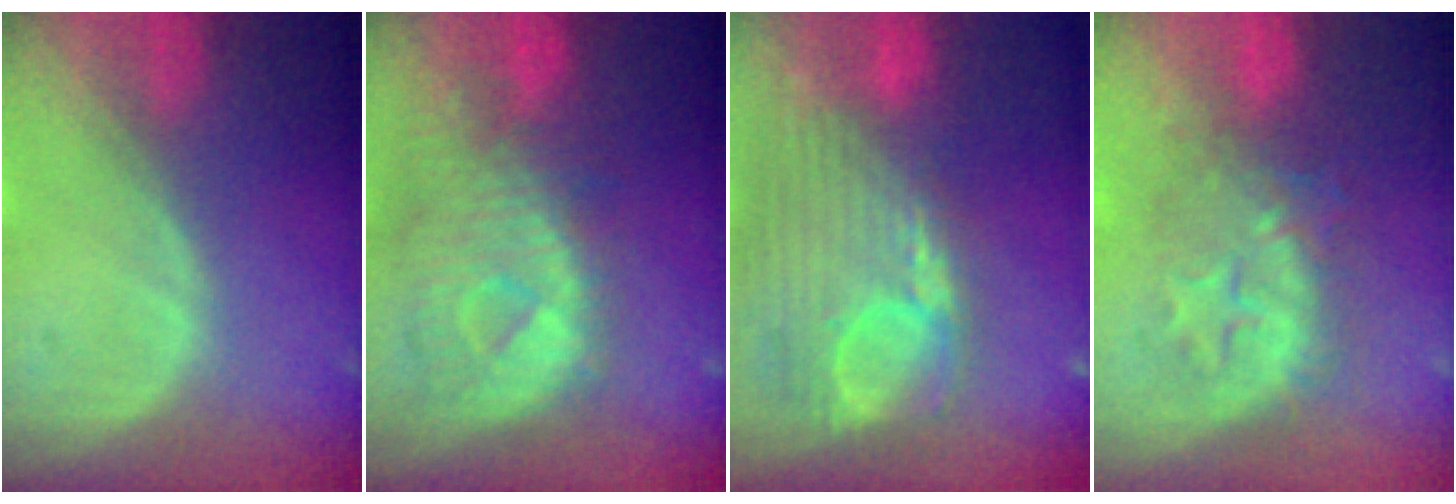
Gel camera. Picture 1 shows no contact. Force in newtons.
{"total": 10.7, "press": 9.5, "slide": 4.9}
{"total": 12.7, "press": 10.7, "slide": 6.9}
{"total": 8.2, "press": 7.9, "slide": 2.2}